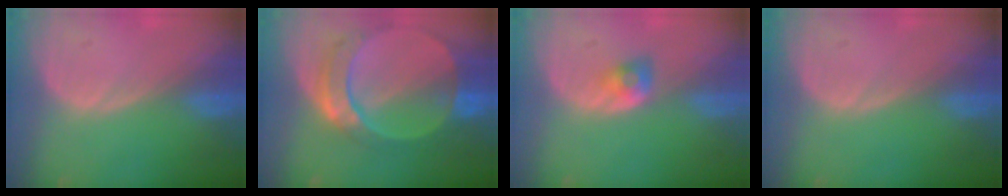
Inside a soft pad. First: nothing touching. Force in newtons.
{"total": 9.7, "press": 8.3, "slide": 4.9}
{"total": 2.8, "press": 2.5, "slide": 1.3}
{"total": 0.0}